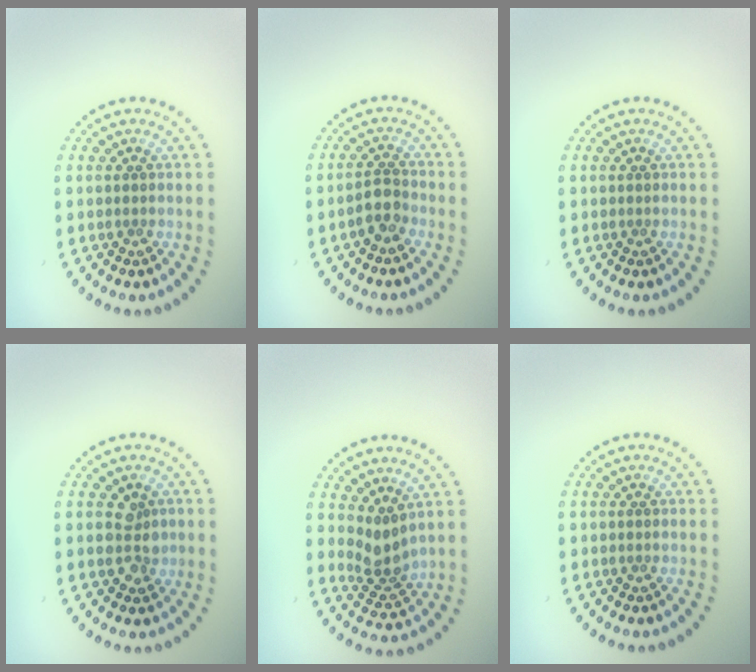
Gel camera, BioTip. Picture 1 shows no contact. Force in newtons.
{"total": 2.0, "press": 1.6, "slide": 1.1}
{"total": 0.0}
{"total": 2.4, "press": 2.4, "slide": 0.5}
{"total": 2.7, "press": 2.0, "slide": 1.8}
{"total": 0.0}